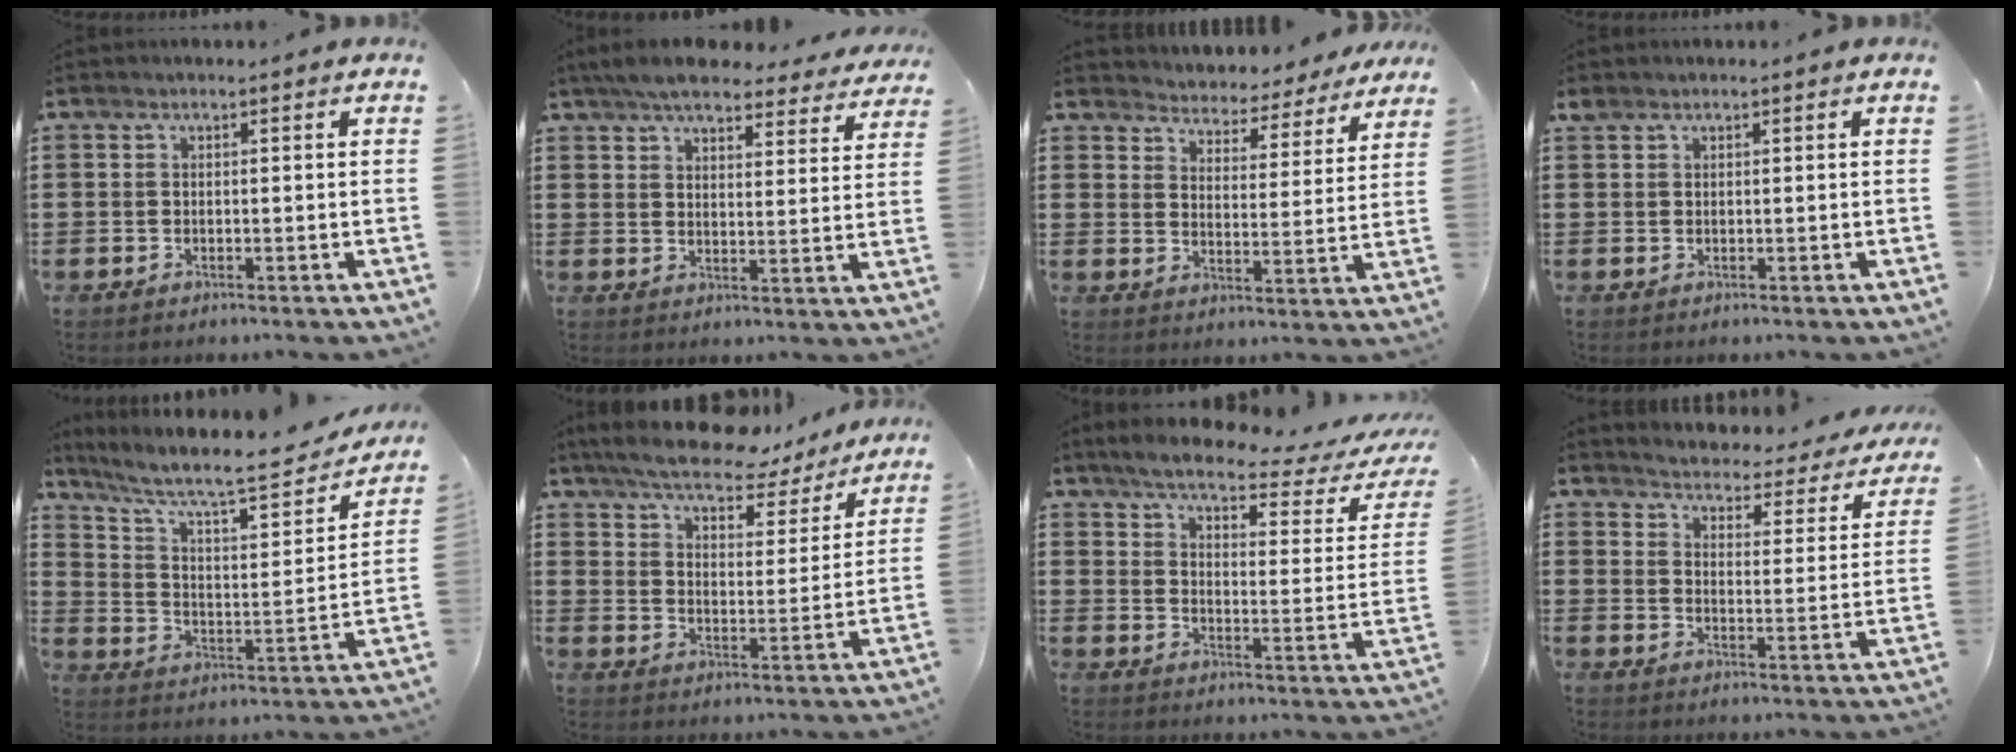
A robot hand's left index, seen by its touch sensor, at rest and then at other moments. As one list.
[{"total": 6.6, "force": [6.0, 1.2, 2.4], "torque": [-0.061, -0.021, 0.107]}, {"total": 3.9, "force": [3.9, 0.3, -0.4], "torque": [-0.020, -0.036, 0.062]}, {"total": 0.7, "force": [0.5, 0.4, 0.4], "torque": [-0.010, 0.003, 0.010]}, {"total": 9.5, "force": [7.3, 1.7, 5.8], "torque": [-0.124, -0.052, 0.117]}, {"total": 7.5, "force": [7.0, 1.2, 2.4], "torque": [-0.080, -0.039, 0.122]}, {"total": 5.4, "force": [4.6, 0.3, 3.0], "torque": [-0.081, -0.028, 0.072]}, {"total": 2.7, "force": [2.7, -0.1, 0.4], "torque": [-0.028, -0.032, 0.036]}]